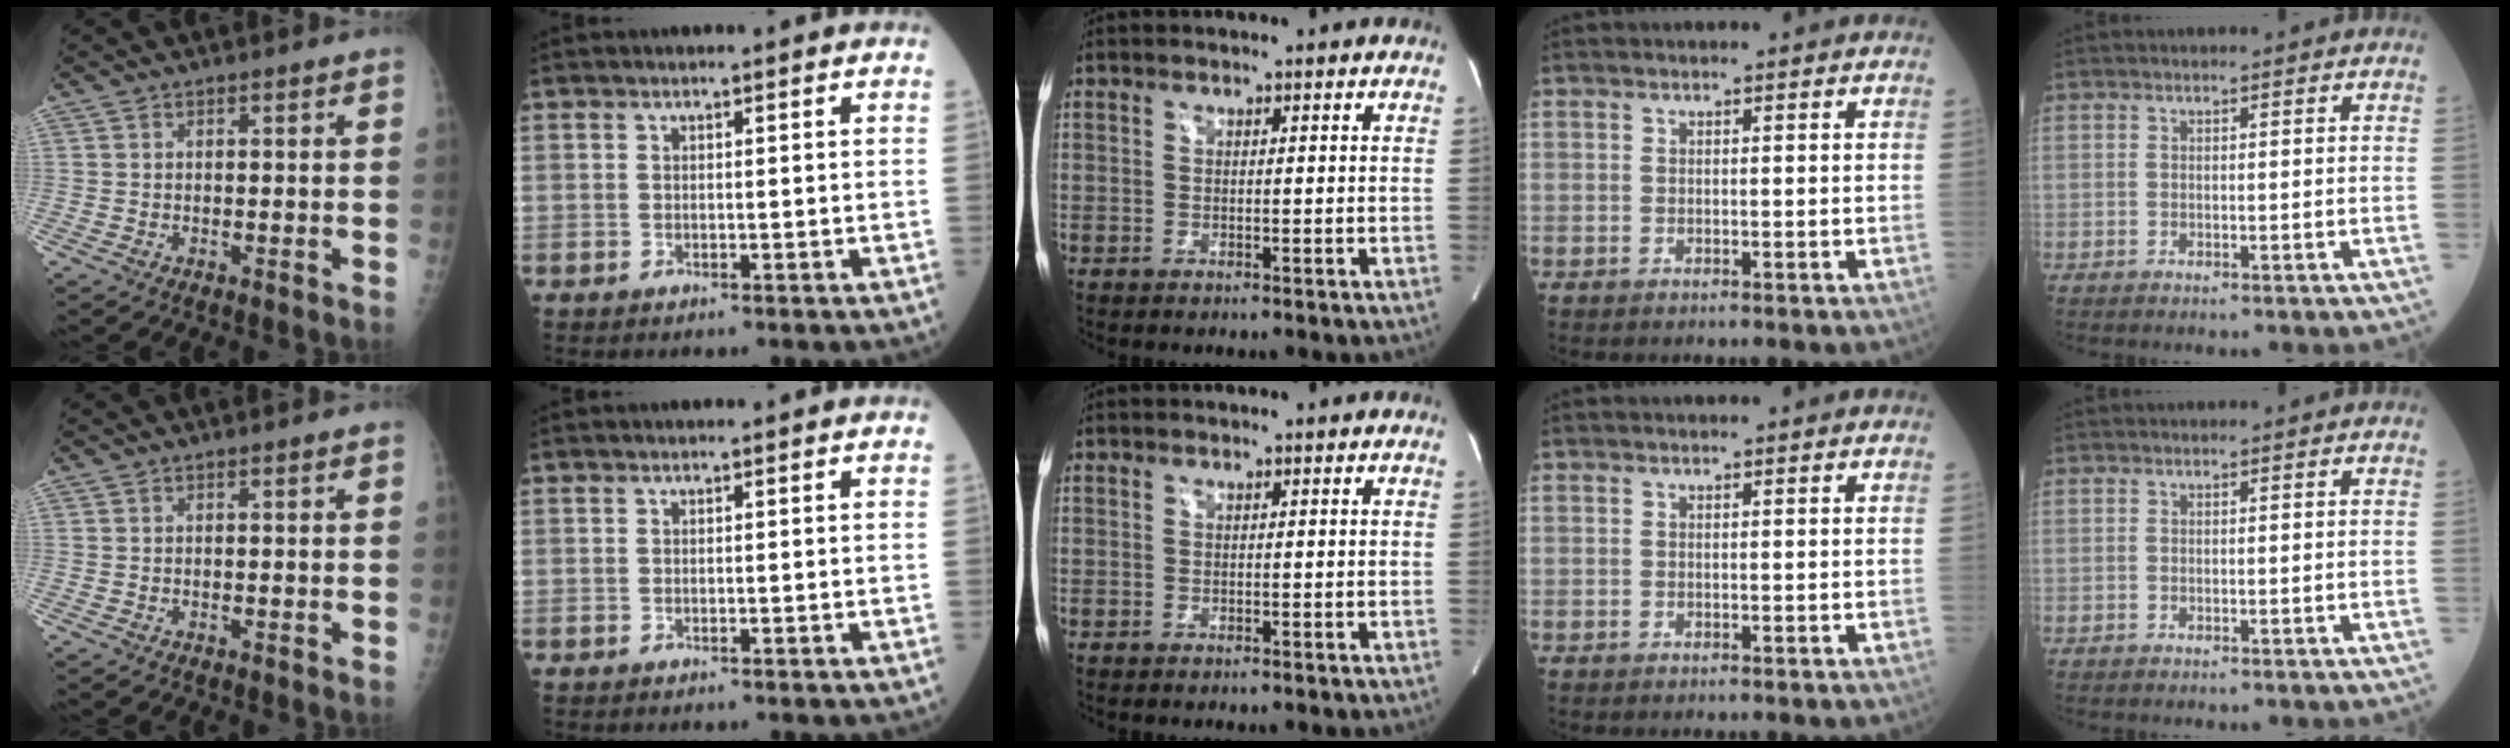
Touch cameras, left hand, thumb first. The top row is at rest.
{}